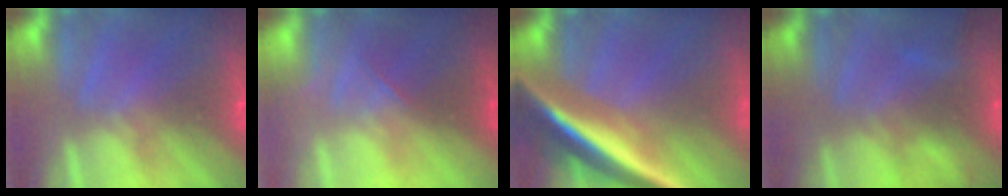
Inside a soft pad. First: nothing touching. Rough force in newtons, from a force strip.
{"total": 1.9}
{"total": 7.5}
{"total": 6.8}